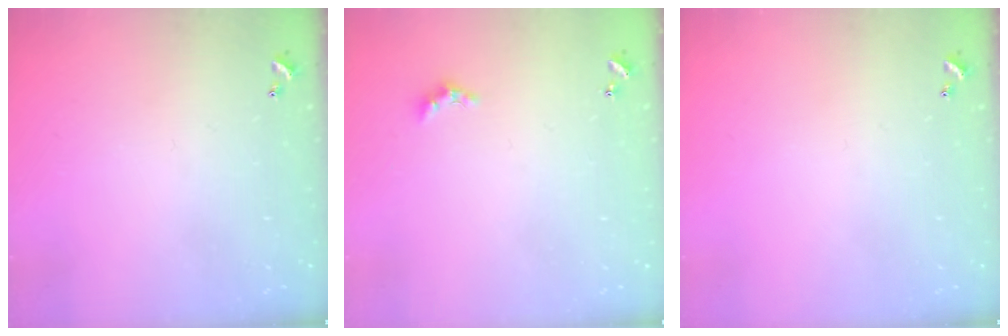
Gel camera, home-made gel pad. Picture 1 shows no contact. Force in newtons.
{"total": 1.7, "press": 1.6, "slide": 0.5}
{"total": 0.0}